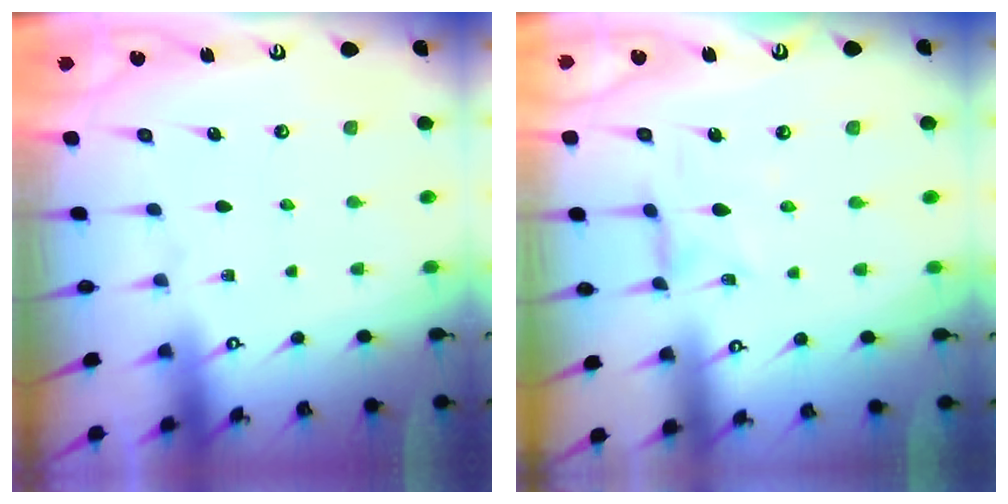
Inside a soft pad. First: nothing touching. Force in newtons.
{"total": 2.2, "press": 2.2, "slide": 0.3}